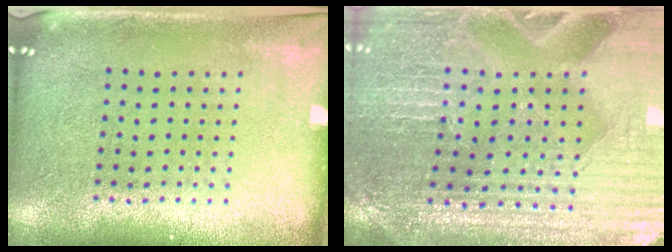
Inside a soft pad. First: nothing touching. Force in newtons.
{"total": 3.5, "press": 3.4, "slide": 0.3}